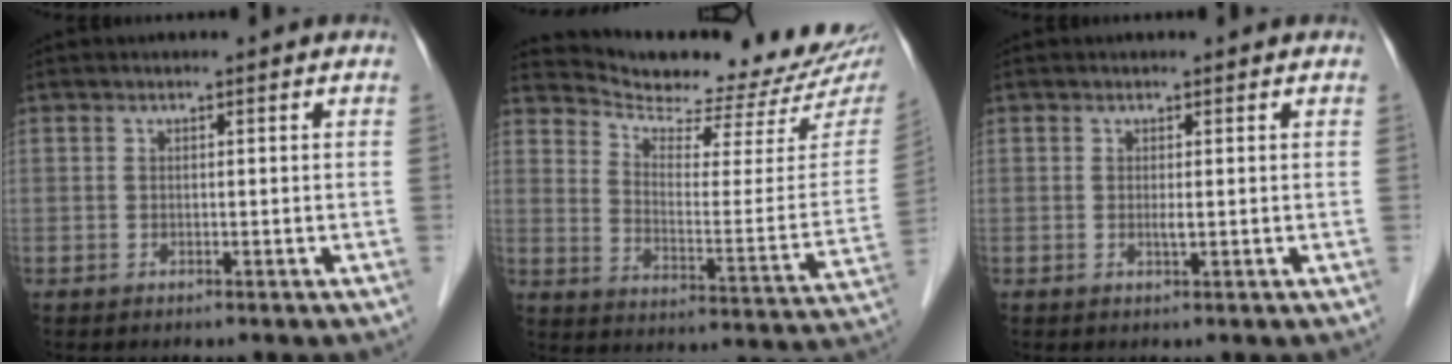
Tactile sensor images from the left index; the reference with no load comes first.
{"total": 19.2, "force": [18.0, 1.5, 6.4], "torque": [-0.102, -0.078, 0.242]}
{"total": 0.7, "force": [0.1, 0.1, 0.7], "torque": [-0.018, -0.004, 0.000]}